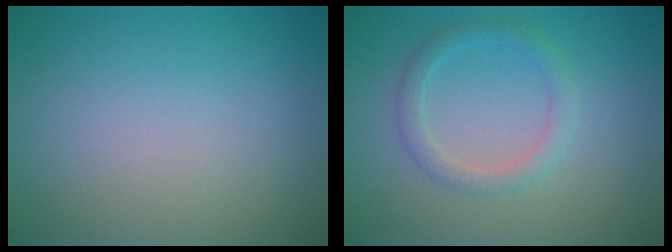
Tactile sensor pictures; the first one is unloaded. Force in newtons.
{"total": 2.1, "press": 2.1, "slide": 0.1}